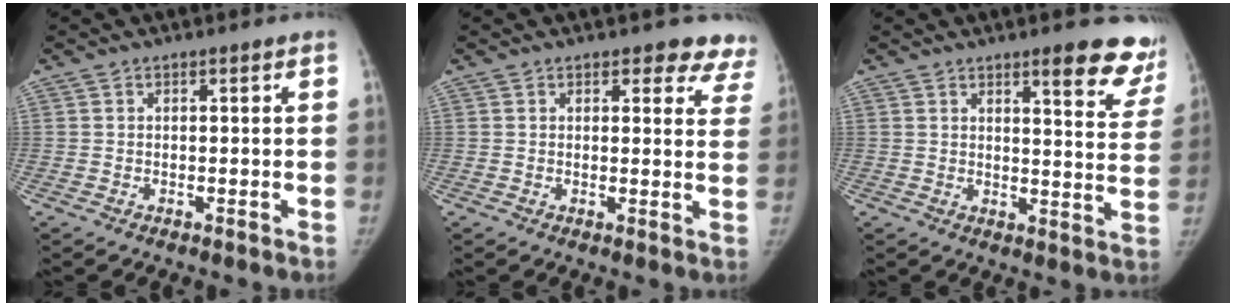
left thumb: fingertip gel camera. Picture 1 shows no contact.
{"total": 7.8, "force": [6.7, 3.7, 1.6], "torque": [0.041, -0.028, 0.045]}
{"total": 12.8, "force": [9.2, 3.3, 8.3], "torque": [-0.057, -0.052, 0.097]}